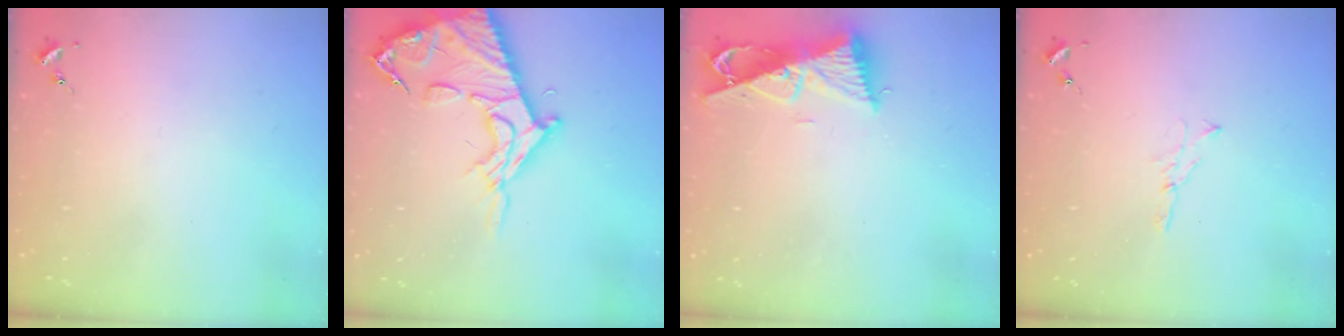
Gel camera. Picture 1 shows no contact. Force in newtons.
{"total": 17.0, "press": 16.9, "slide": 1.7}
{"total": 9.6, "press": 9.6, "slide": 0.5}
{"total": 3.0, "press": 3.0, "slide": 0.3}